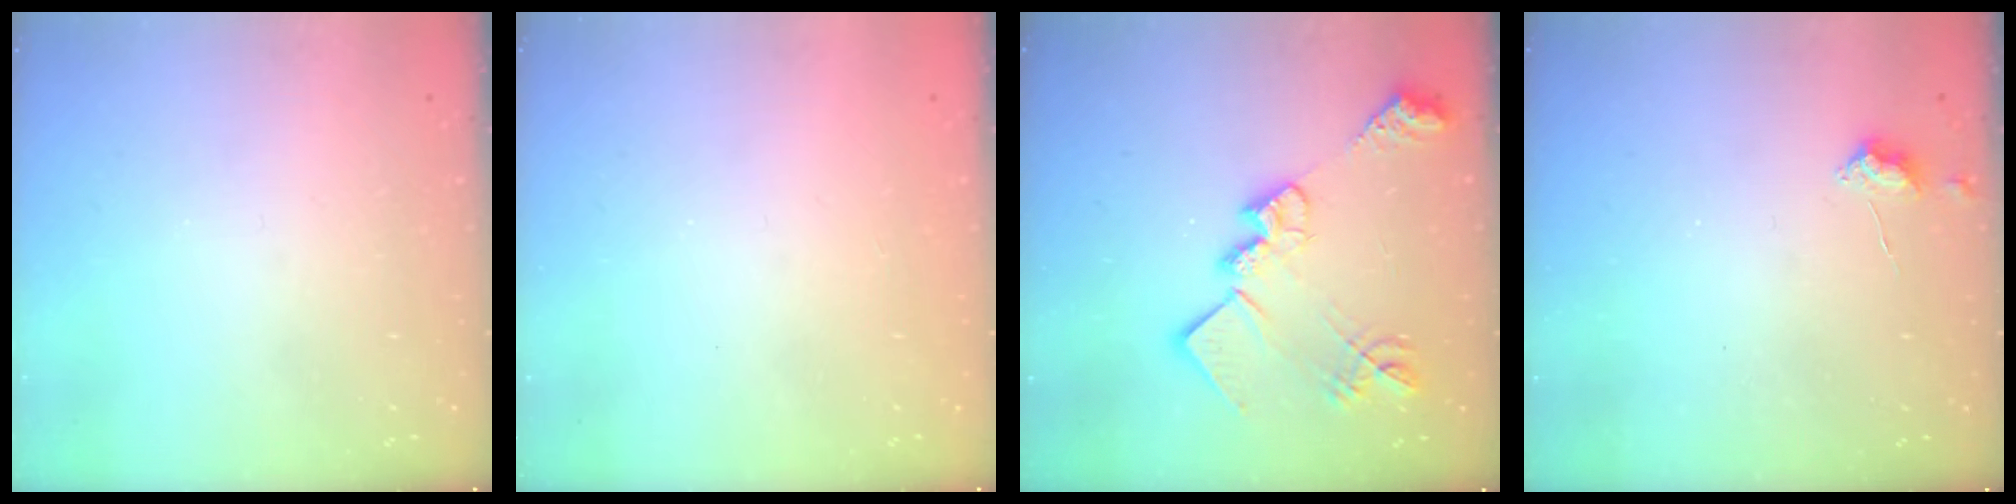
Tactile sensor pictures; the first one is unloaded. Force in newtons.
{"total": 0.9, "press": 0.9, "slide": 0.2}
{"total": 20.5, "press": 20.5, "slide": 1.2}
{"total": 4.1, "press": 4.1, "slide": 0.5}